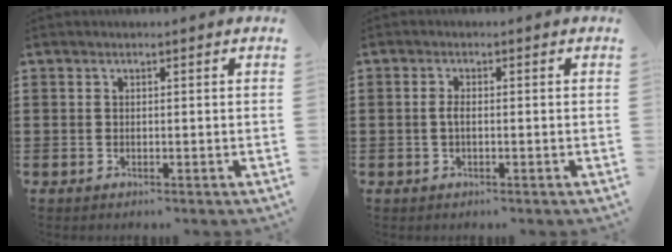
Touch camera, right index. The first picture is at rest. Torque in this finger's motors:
{"motor_torque": [1.15, 0.99, 0.17, 0.04]}